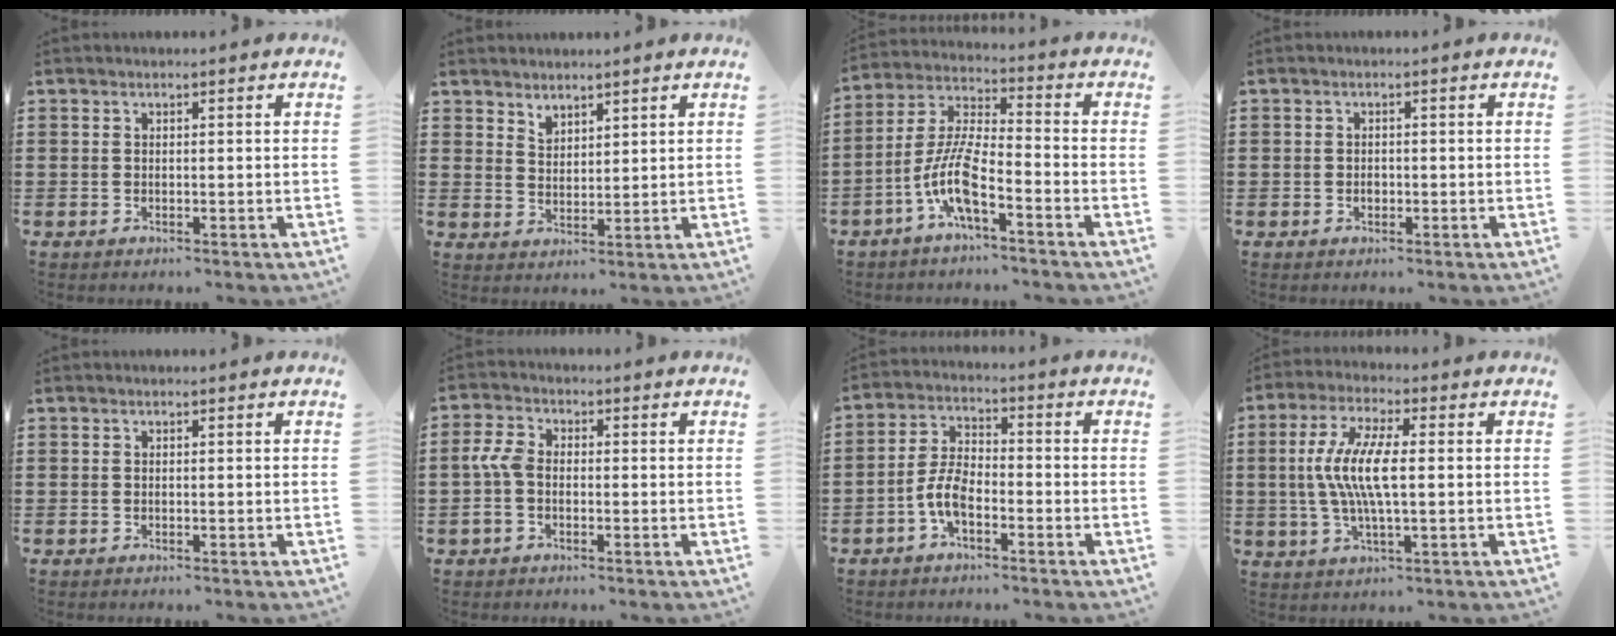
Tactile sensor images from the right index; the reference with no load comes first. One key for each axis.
{"total": 2.6, "fx": 2.5, "fy": 0.7, "fz": -0.1, "tx": -0.004, "ty": -0.001, "tz": 0.050}
{"total": 9.2, "fx": -4.9, "fy": 2.0, "fz": 7.5, "tx": -0.179, "ty": -0.010, "tz": -0.098}
{"total": 1.1, "fx": -0.2, "fy": 1.0, "fz": 0.3, "tx": -0.008, "ty": 0.003, "tz": -0.004}
{"total": 0.0}
{"total": 4.1, "fx": -0.9, "fy": 2.4, "fz": 3.2, "tx": -0.088, "ty": -0.006, "tz": -0.024}
{"total": 6.0, "fx": -2.6, "fy": 2.7, "fz": 4.7, "tx": -0.115, "ty": 0.002, "tz": -0.057}
{"total": 8.5, "fx": 0.2, "fy": 2.0, "fz": 8.3, "tx": -0.184, "ty": -0.012, "tz": -0.005}